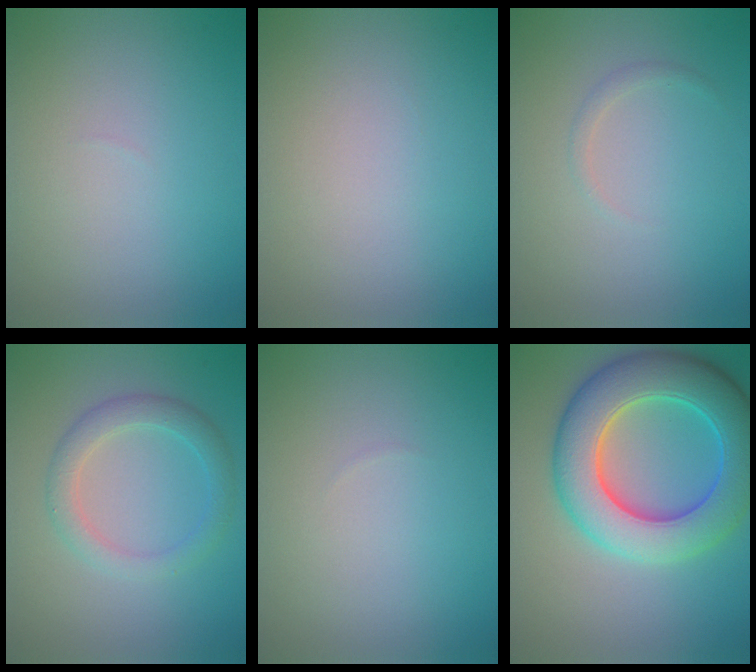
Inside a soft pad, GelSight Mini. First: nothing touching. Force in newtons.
{"total": 0.0}
{"total": 0.7, "press": 0.7, "slide": 0.1}
{"total": 2.8, "press": 2.8, "slide": 0.1}
{"total": 0.0}
{"total": 10.0, "press": 10.0, "slide": 0.5}